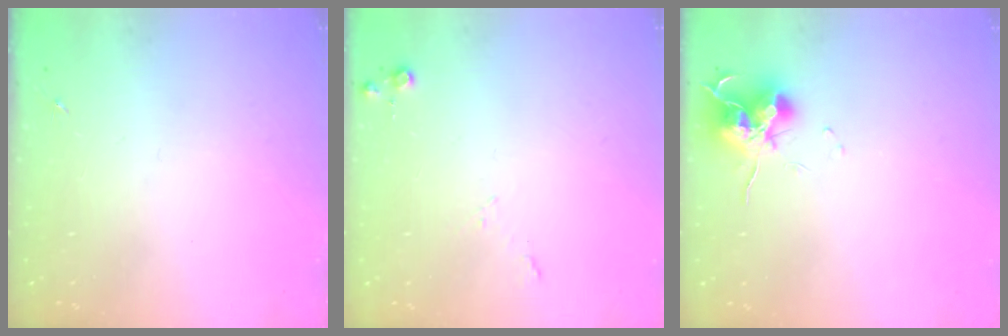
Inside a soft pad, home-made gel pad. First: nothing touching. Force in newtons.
{"total": 6.2, "press": 6.2, "slide": 0.5}
{"total": 12.2, "press": 12.1, "slide": 1.3}